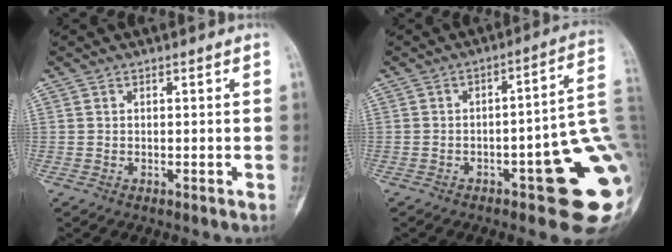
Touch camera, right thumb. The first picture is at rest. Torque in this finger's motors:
{"motor_torque": [3.08, 1.93, 2.02, -0.76, 0.40]}